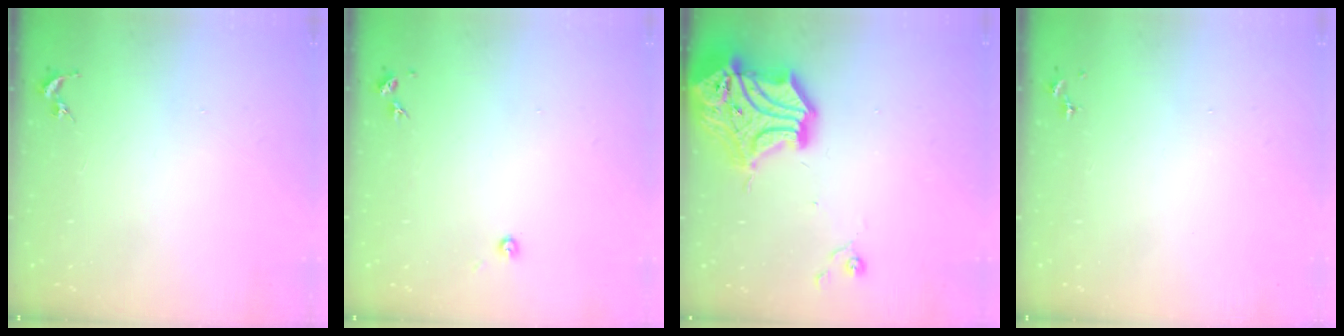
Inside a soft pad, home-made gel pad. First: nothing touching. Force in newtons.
{"total": 2.7, "press": 2.7, "slide": 0.2}
{"total": 21.9, "press": 21.7, "slide": 2.9}
{"total": 0.0}